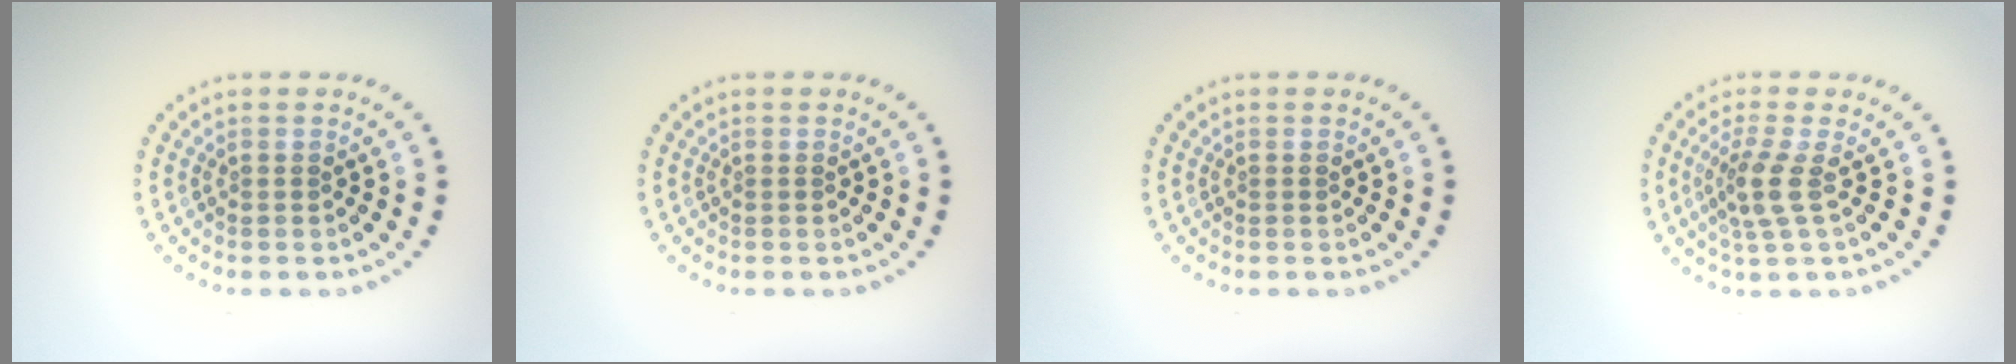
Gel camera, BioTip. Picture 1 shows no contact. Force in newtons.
{"total": 0.0}
{"total": 0.0}
{"total": 2.7, "press": 2.2, "slide": 1.7}